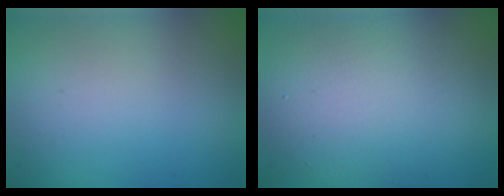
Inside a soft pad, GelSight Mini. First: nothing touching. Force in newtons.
{"total": 8.9, "press": 8.9, "slide": 0.4}